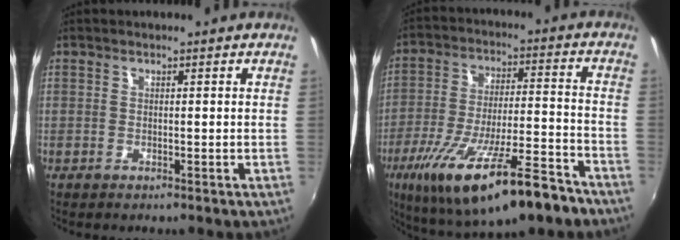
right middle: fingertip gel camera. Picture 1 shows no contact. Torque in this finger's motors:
{"motor_torque": [1.58, -0.56, 1.05, 0.21]}